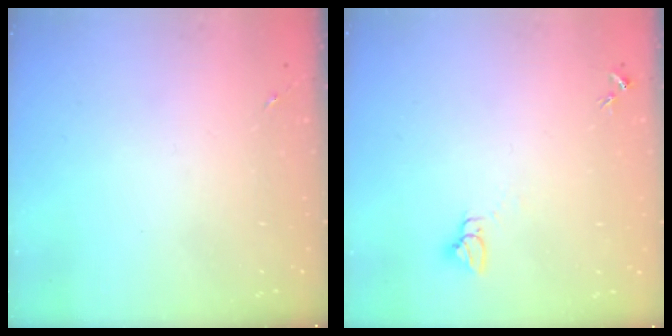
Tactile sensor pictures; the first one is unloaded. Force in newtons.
{"total": 3.0, "press": 3.0, "slide": 0.1}